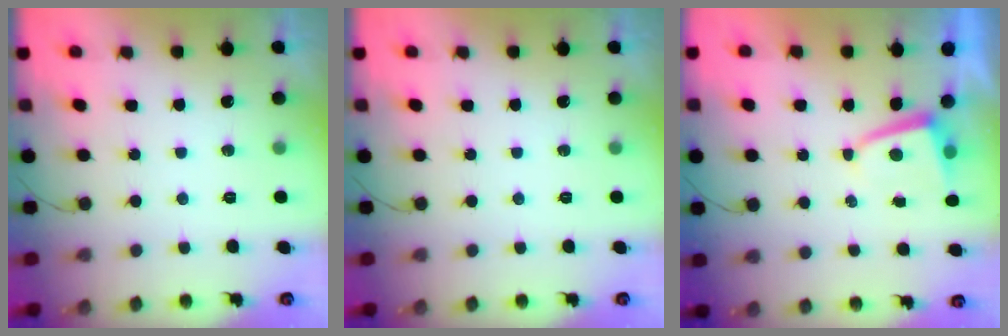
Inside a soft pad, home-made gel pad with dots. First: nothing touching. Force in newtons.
{"total": 0.0}
{"total": 2.0, "press": 1.9, "slide": 0.3}